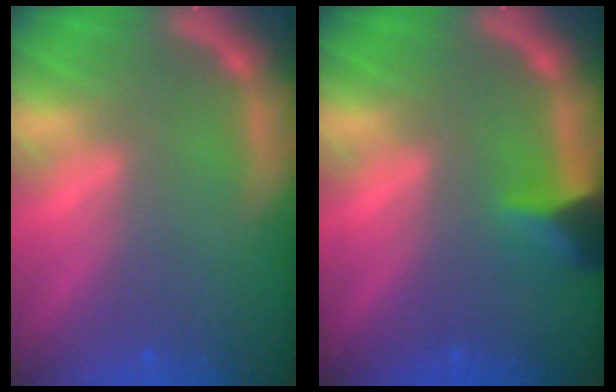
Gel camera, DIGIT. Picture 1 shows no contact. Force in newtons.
{"total": 2.9}